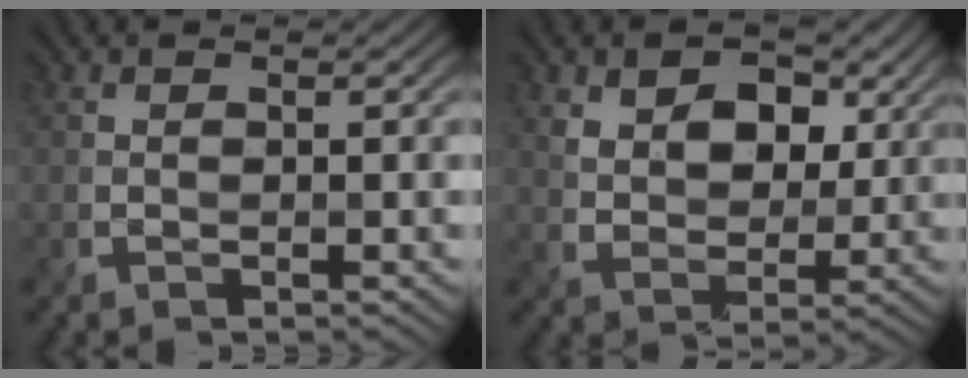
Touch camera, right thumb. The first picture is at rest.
{"total": 8.2, "force": [3.6, 5.5, 4.9], "torque": [-0.104, -0.004, 0.055]}